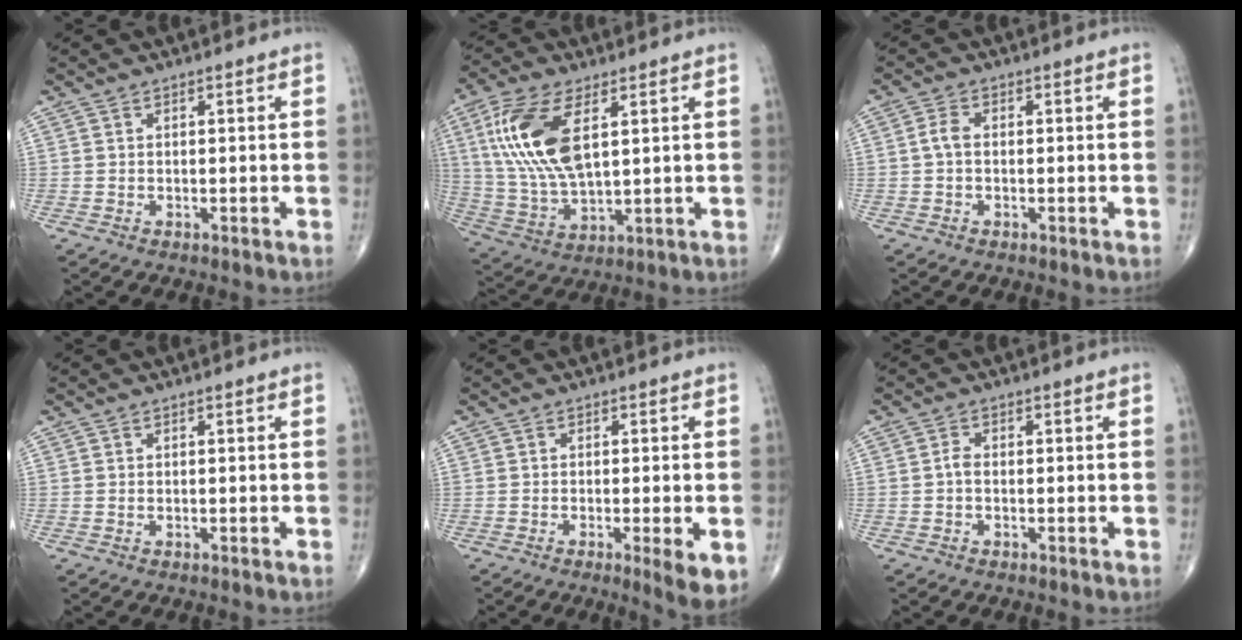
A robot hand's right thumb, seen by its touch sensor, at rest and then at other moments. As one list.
[{"total": 15.9, "force": [4.8, 7.1, 13.4], "torque": [-0.285, -0.011, 0.100]}, {"total": 2.4, "force": [-0.2, 1.5, 1.9], "torque": [-0.038, 0.006, -0.008]}, {"total": 0.0}, {"total": 5.9, "force": [-1.8, 1.1, 5.6], "torque": [-0.080, -0.015, -0.026]}, {"total": 1.4, "force": [-0.3, 0.8, 1.1], "torque": [-0.017, 0.002, -0.010]}]